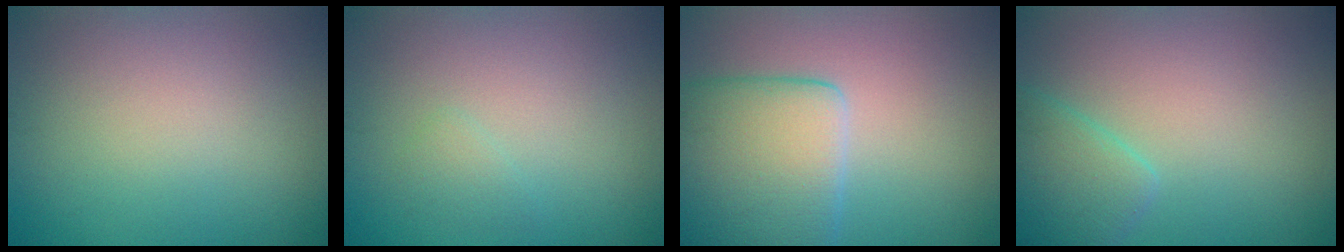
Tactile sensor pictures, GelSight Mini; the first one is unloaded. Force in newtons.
{"total": 0.9, "press": 0.9, "slide": 0.0}
{"total": 8.0, "press": 7.9, "slide": 0.6}
{"total": 3.0, "press": 2.9, "slide": 0.3}